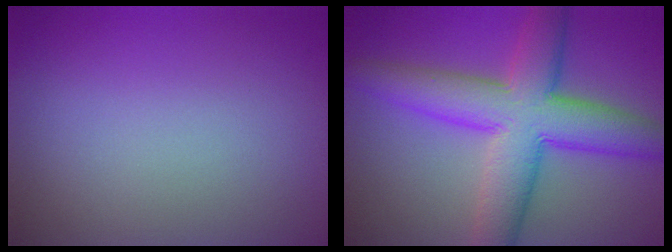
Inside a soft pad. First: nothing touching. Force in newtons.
{"total": 9.3, "press": 9.3, "slide": 0.1}